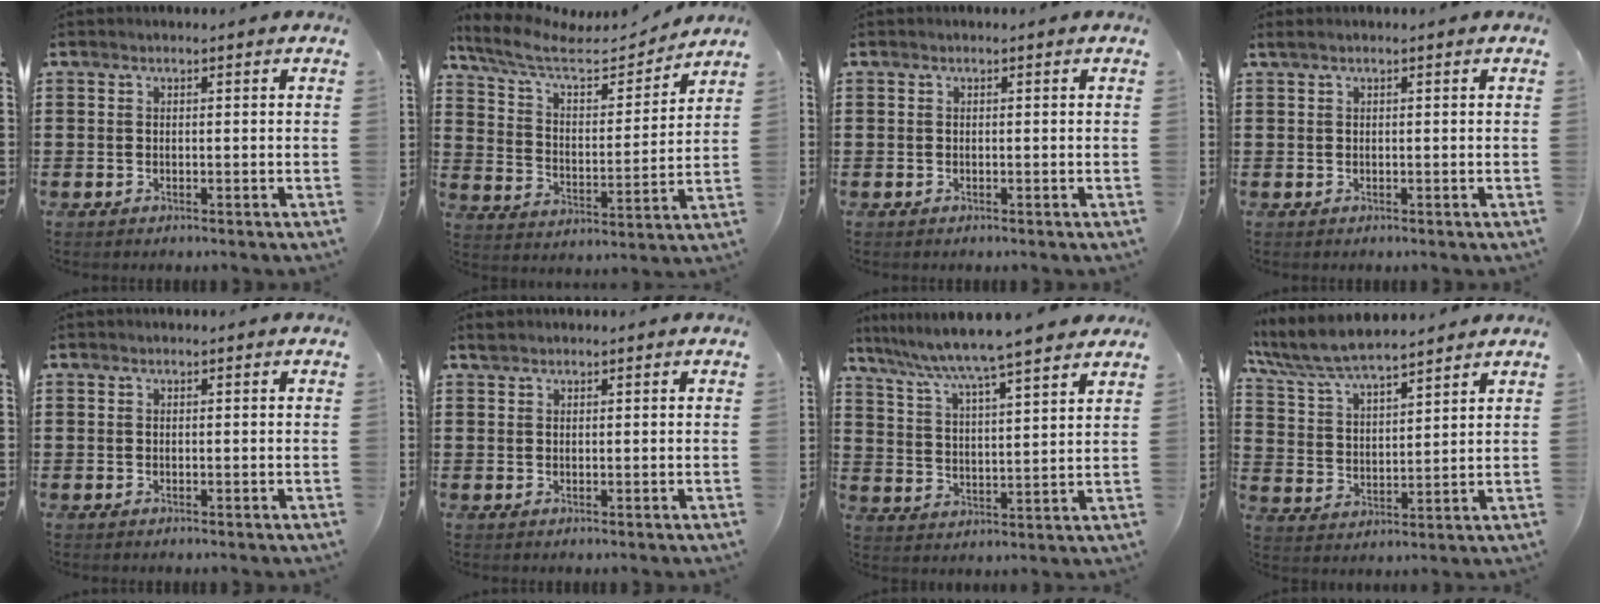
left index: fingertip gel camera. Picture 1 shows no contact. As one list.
[{"total": 8.6, "force": [7.1, 2.1, 4.3], "torque": [-0.114, -0.036, 0.120]}, {"total": 0.0}, {"total": 0.6, "force": [0.2, 0.0, 0.5], "torque": [-0.008, -0.001, 0.005]}, {"total": 0.0}, {"total": 0.9, "force": [0.8, 0.3, 0.2], "torque": [-0.006, 0.002, 0.016]}, {"total": 6.8, "force": [6.1, -0.9, 2.8], "torque": [-0.080, -0.041, 0.099]}, {"total": 7.1, "force": [6.5, 0.9, 2.7], "torque": [-0.078, -0.030, 0.114]}]